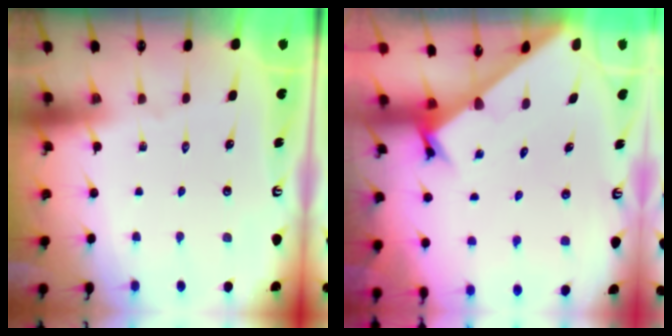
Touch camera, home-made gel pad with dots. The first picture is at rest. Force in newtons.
{"total": 2.3, "press": 2.3, "slide": 0.1}